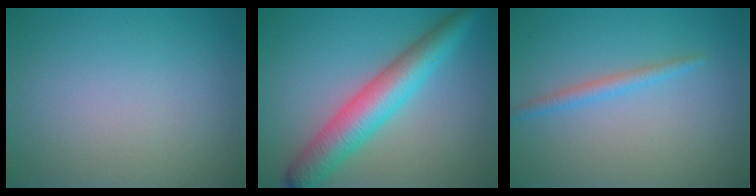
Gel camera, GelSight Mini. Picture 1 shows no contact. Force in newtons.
{"total": 6.7, "press": 6.7, "slide": 0.2}
{"total": 1.6, "press": 1.6, "slide": 0.1}